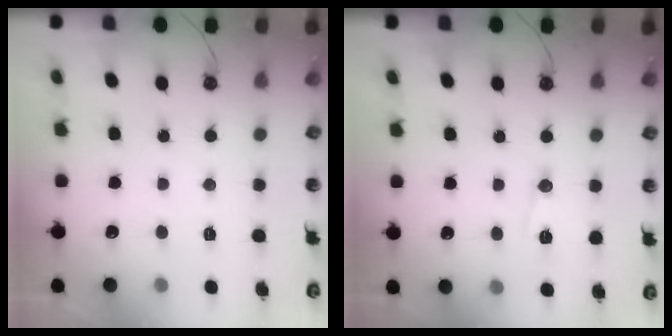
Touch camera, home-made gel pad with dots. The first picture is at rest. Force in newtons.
{"total": 7.6, "press": 7.5, "slide": 1.0}